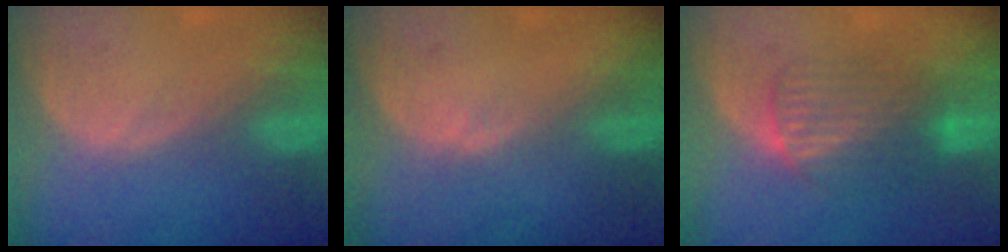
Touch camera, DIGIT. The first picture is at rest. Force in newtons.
{"total": 1.0, "press": 0.7, "slide": 0.6}
{"total": 6.4, "press": 6.3, "slide": 1.1}